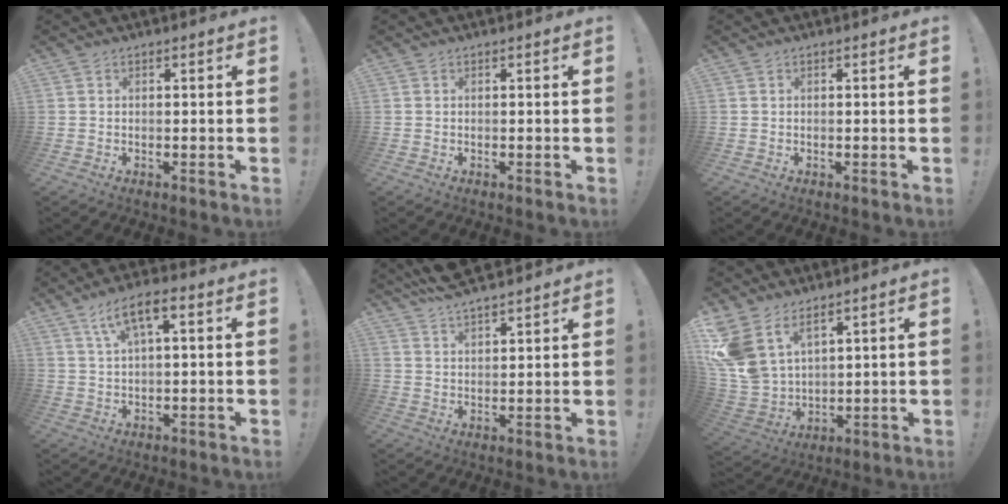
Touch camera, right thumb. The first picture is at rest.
{"total": 0.0}
{"total": 0.0}
{"total": 7.4, "force": [2.6, 2.3, 6.5], "torque": [-0.115, 0.000, 0.045]}
{"total": 7.1, "force": [6.5, 1.5, 2.4], "torque": [-0.050, -0.041, 0.122]}
{"total": 12.5, "force": [7.3, 8.0, 6.4], "torque": [-0.157, -0.052, 0.143]}